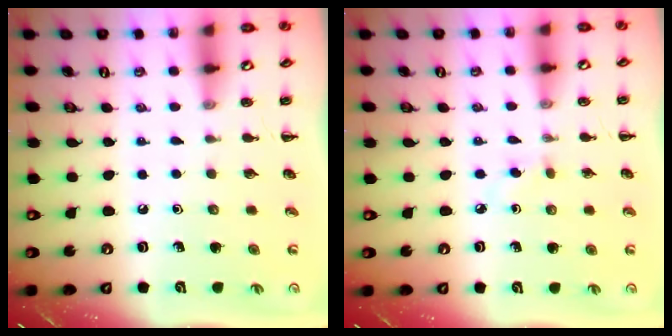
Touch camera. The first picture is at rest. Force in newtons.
{"total": 3.2, "press": 2.9, "slide": 1.4}